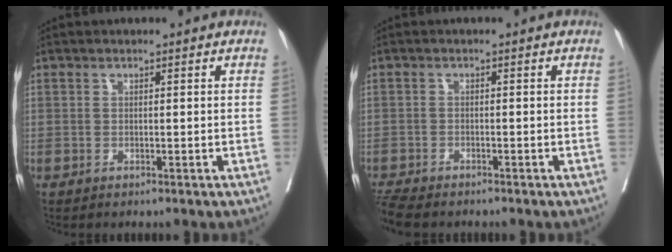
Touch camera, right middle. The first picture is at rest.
{"total": 5.2, "force": [-4.7, 0.9, 1.9], "torque": [-0.033, -0.016, -0.085]}